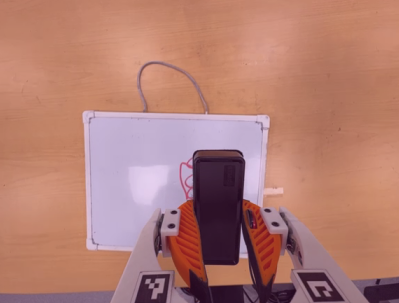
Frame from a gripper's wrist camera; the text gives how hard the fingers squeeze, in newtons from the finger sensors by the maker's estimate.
{"total": 9.6, "left": 7.2, "right": 12.1}